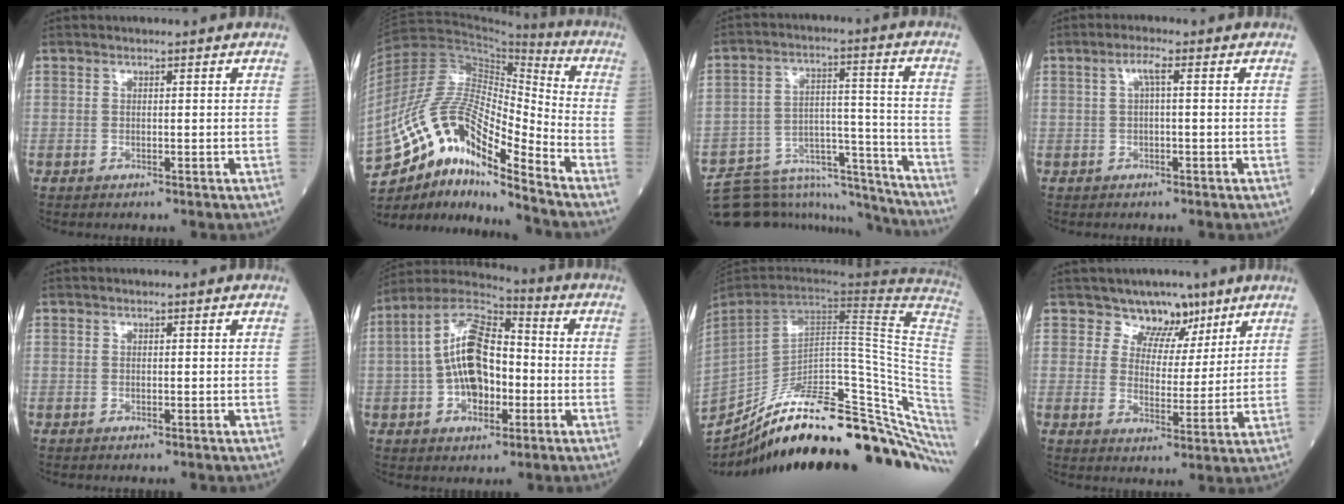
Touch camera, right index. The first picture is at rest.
{"total": 18.6, "force": [-12.5, 3.8, 13.2], "torque": [-0.270, 0.019, -0.223]}
{"total": 17.8, "force": [-17.1, 3.6, 3.1], "torque": [-0.046, 0.046, -0.256]}
{"total": 2.2, "force": [0.4, 0.3, 2.1], "torque": [-0.042, 0.008, 0.008]}
{"total": 0.0}
{"total": 12.6, "force": [-1.2, 6.4, 10.8], "torque": [-0.212, 0.029, -0.024]}
{"total": 35.9, "force": [-27.1, 5.5, 23.0], "torque": [-0.286, -0.029, -0.387]}
{"total": 6.1, "force": [4.6, 4.0, 0.9], "torque": [0.001, -0.006, 0.069]}